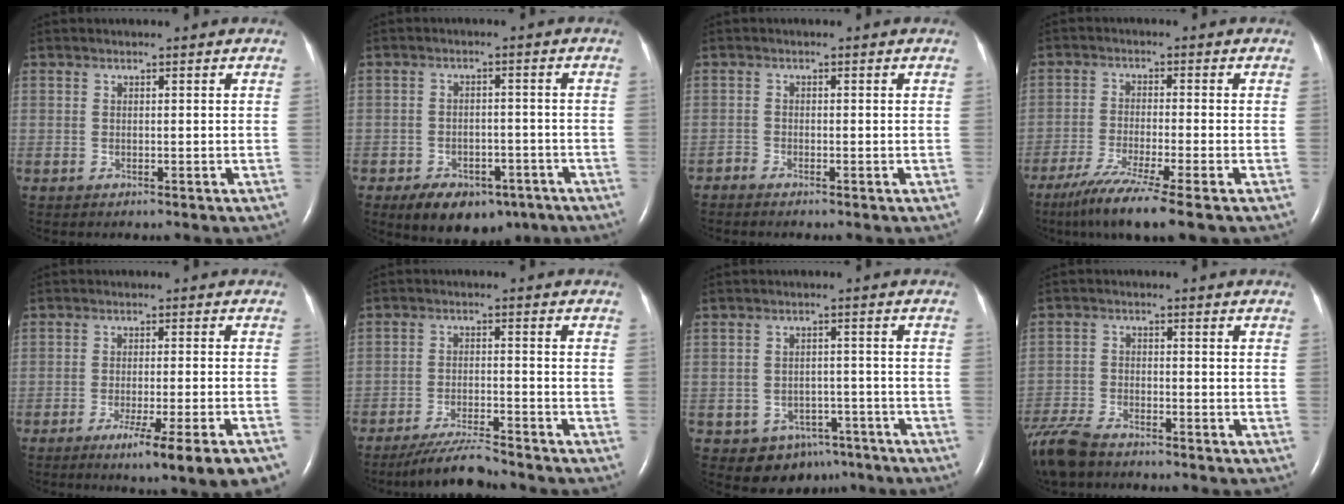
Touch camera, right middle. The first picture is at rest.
{"total": 10.1, "force": [-6.5, 5.9, 5.1], "torque": [-0.079, 0.009, -0.089]}
{"total": 0.7, "force": [-0.7, 0.0, 0.1], "torque": [-0.003, -0.002, -0.016]}
{"total": 9.3, "force": [-6.7, -0.9, 6.5], "torque": [-0.116, -0.032, -0.112]}
{"total": 11.4, "force": [-7.6, -0.4, 8.6], "torque": [-0.090, -0.021, -0.103]}
{"total": 6.3, "force": [-5.9, -0.2, 2.3], "torque": [-0.046, -0.019, -0.107]}
{"total": 6.8, "force": [-4.4, 5.0, 1.5], "torque": [-0.010, 0.016, -0.051]}
{"total": 9.6, "force": [-8.2, 2.8, 4.2], "torque": [-0.091, -0.019, -0.147]}